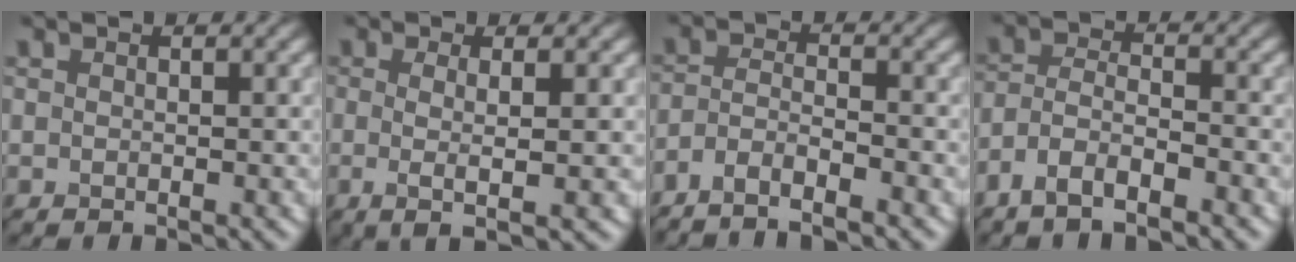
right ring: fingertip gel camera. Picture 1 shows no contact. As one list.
[{"total": 3.6, "force": [-0.1, 0.8, 3.5], "torque": [-0.061, -0.004, -0.003]}, {"total": 3.7, "force": [-3.1, 0.7, 2.0], "torque": [-0.039, 0.000, -0.065]}, {"total": 4.3, "force": [-3.2, 1.2, 2.5], "torque": [-0.049, 0.000, -0.069]}]